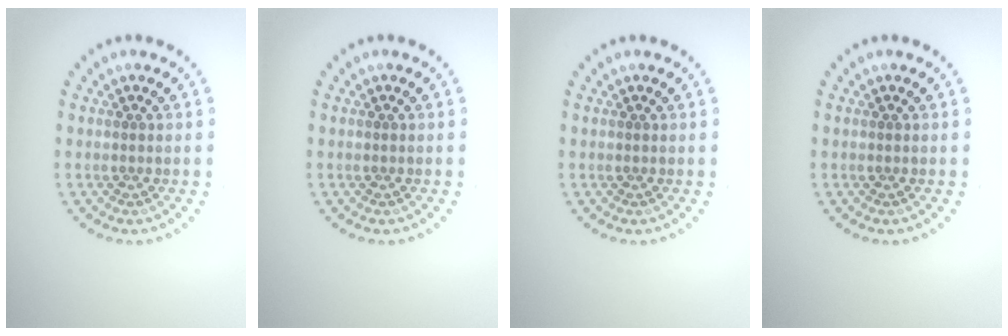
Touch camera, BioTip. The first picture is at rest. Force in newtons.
{"total": 0.0}
{"total": 0.0}
{"total": 0.0}